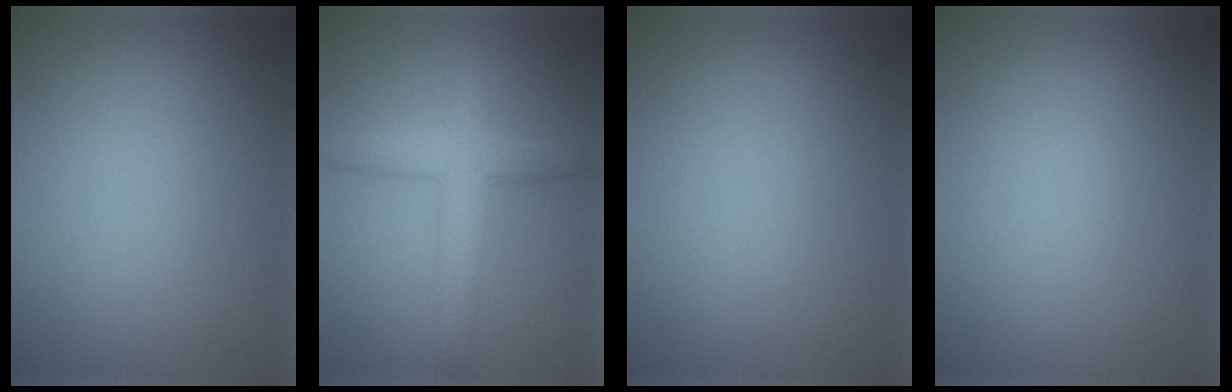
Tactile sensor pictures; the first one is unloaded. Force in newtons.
{"total": 4.4, "press": 4.4, "slide": 0.2}
{"total": 0.0}
{"total": 0.0}